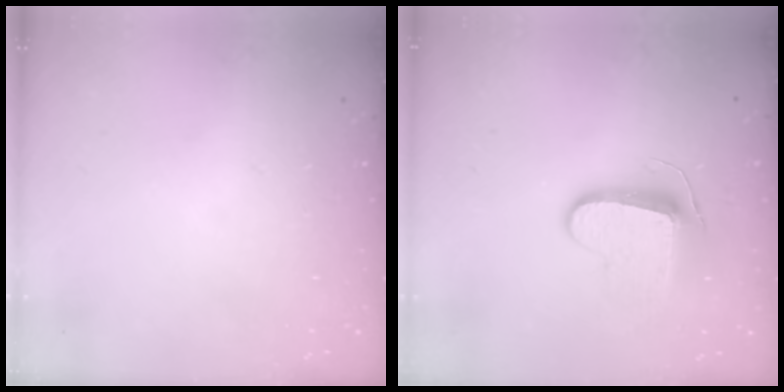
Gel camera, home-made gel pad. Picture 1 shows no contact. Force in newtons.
{"total": 9.5, "press": 9.5, "slide": 0.1}